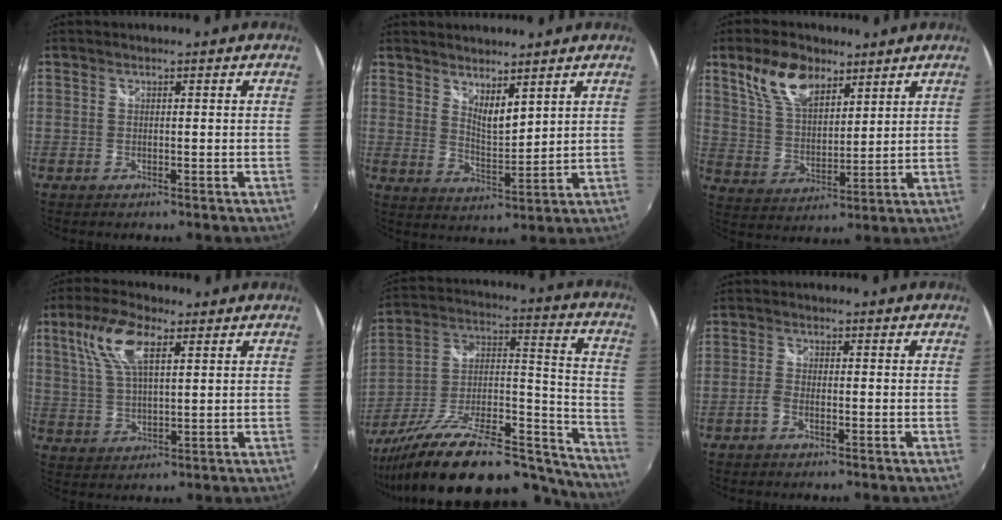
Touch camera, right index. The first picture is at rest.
{"total": 5.7, "force": [4.5, 1.5, 3.1], "torque": [-0.047, -0.009, 0.078]}
{"total": 11.0, "force": [6.9, 5.6, 6.5], "torque": [-0.124, 0.018, 0.139]}
{"total": 9.9, "force": [4.7, 4.2, 7.5], "torque": [-0.152, 0.019, 0.091]}
{"total": 28.9, "force": [-22.8, 8.5, 15.5], "torque": [-0.235, 0.004, -0.348]}
{"total": 2.2, "force": [-1.3, 0.9, 1.5], "torque": [-0.045, 0.005, -0.032]}